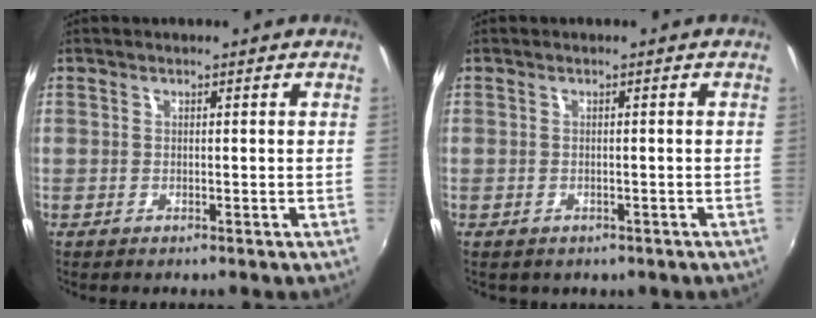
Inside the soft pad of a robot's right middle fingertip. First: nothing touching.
{"total": 1.9, "force": [-1.1, 1.4, 0.8], "torque": [-0.018, -0.005, -0.007]}